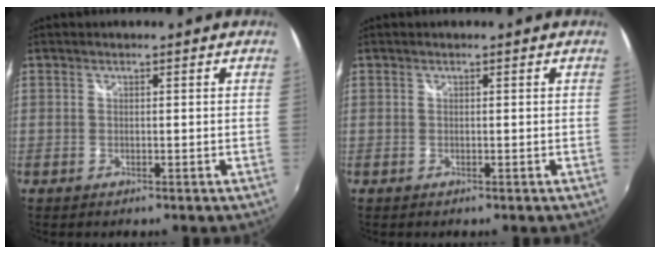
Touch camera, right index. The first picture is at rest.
{"total": 0.0}